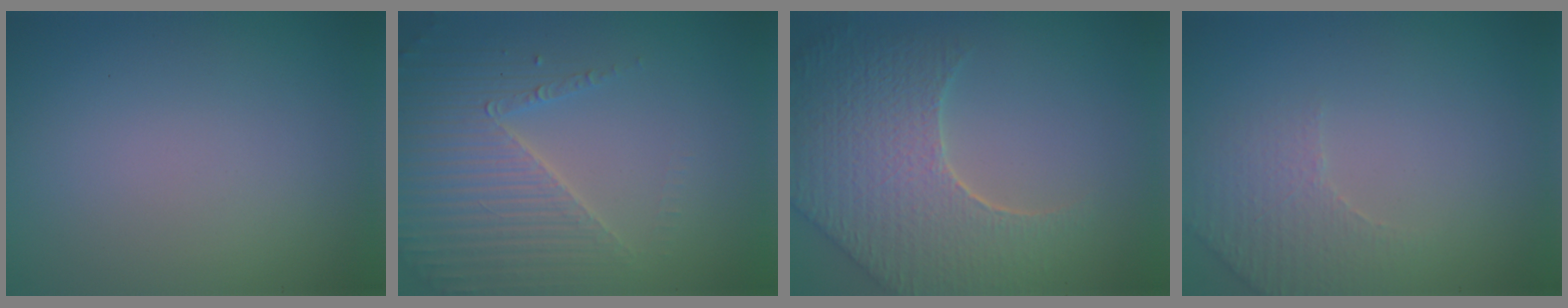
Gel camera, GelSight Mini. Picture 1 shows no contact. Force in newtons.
{"total": 4.3, "press": 4.3, "slide": 0.6}
{"total": 8.6, "press": 6.3, "slide": 5.9}
{"total": 2.8, "press": 2.7, "slide": 0.8}